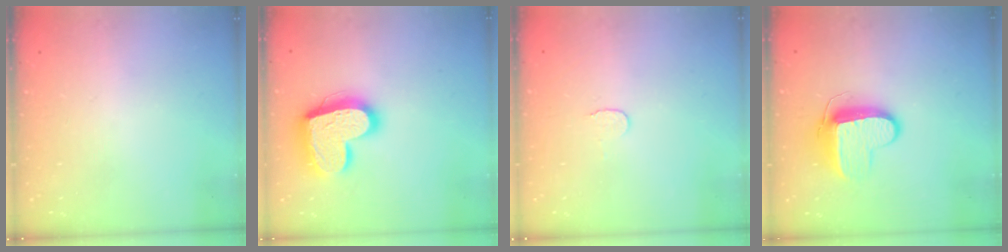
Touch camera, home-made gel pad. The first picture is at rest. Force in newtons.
{"total": 18.3, "press": 18.2, "slide": 1.7}
{"total": 3.5, "press": 3.5, "slide": 0.4}
{"total": 10.3, "press": 10.3, "slide": 1.0}